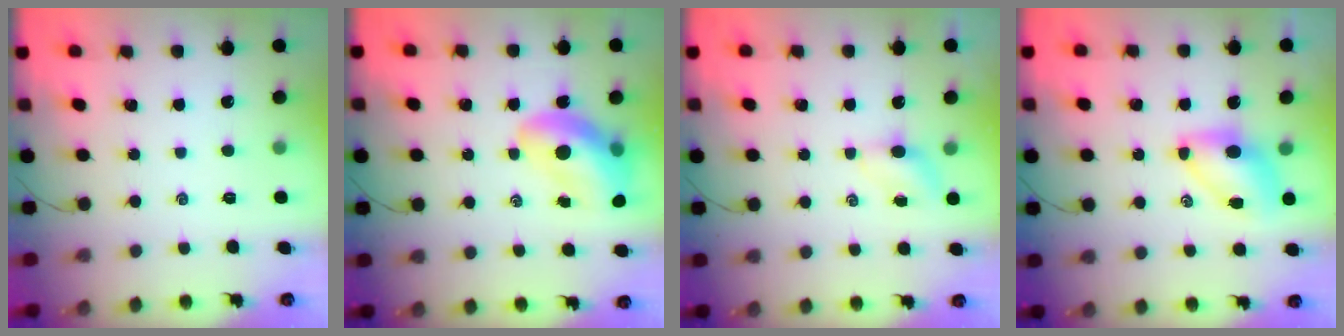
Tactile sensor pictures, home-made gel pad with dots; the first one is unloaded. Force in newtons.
{"total": 14.2, "press": 13.6, "slide": 4.1}
{"total": 3.5, "press": 3.3, "slide": 1.2}
{"total": 7.0, "press": 7.0, "slide": 0.9}